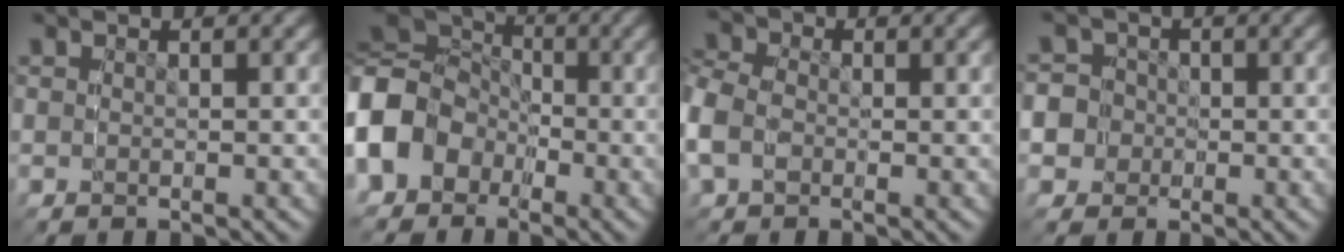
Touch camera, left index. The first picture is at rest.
{"total": 6.8, "force": [-1.0, 6.2, 2.6], "torque": [-0.061, -0.007, -0.021]}
{"total": 3.1, "force": [-1.4, 2.6, 0.8], "torque": [-0.028, -0.016, -0.024]}
{"total": 6.6, "force": [0.4, 6.5, 0.8], "torque": [-0.023, -0.019, 0.008]}